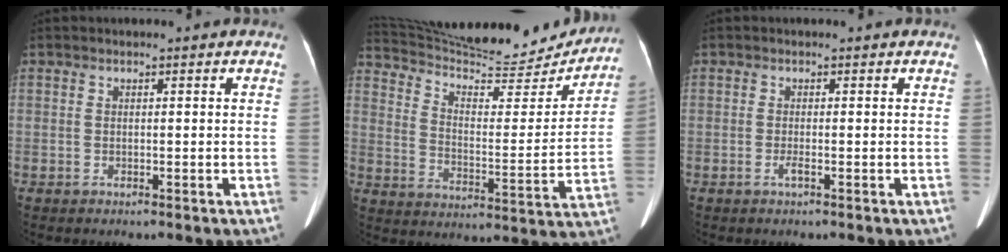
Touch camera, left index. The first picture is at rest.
{"total": 24.5, "force": [23.2, 3.8, 6.9], "torque": [-0.121, -0.042, 0.327]}
{"total": 0.8, "force": [-0.2, -0.1, 0.8], "torque": [-0.019, -0.001, -0.004]}